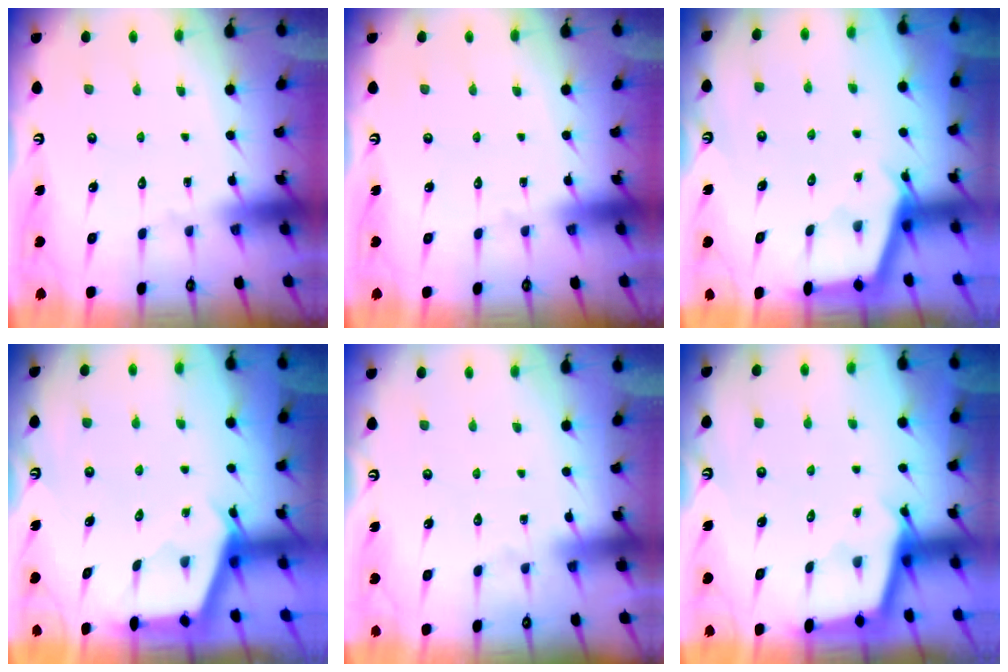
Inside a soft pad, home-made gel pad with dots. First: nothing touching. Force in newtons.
{"total": 0.0}
{"total": 2.8, "press": 2.8, "slide": 0.3}
{"total": 2.5, "press": 2.5, "slide": 0.3}
{"total": 2.6, "press": 2.5, "slide": 0.4}
{"total": 2.5, "press": 2.5, "slide": 0.2}